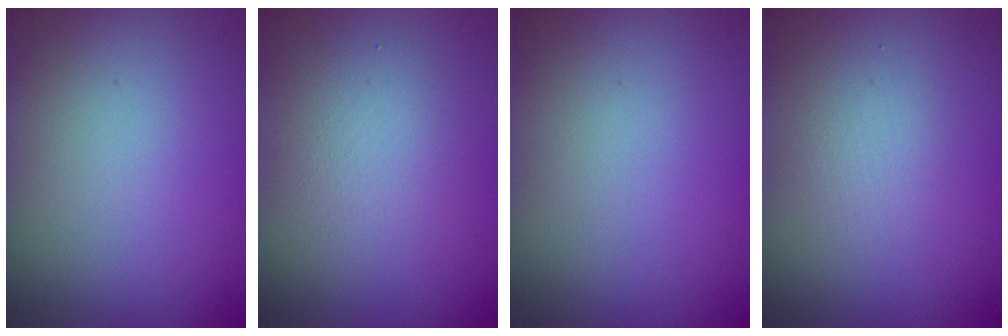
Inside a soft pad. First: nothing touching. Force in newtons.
{"total": 2.8, "press": 2.8, "slide": 0.2}
{"total": 0.0}
{"total": 1.4, "press": 1.4, "slide": 0.0}